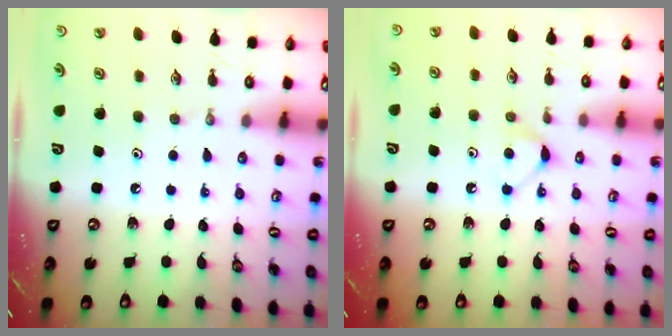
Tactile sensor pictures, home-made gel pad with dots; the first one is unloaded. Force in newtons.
{"total": 5.5, "press": 5.5, "slide": 0.8}